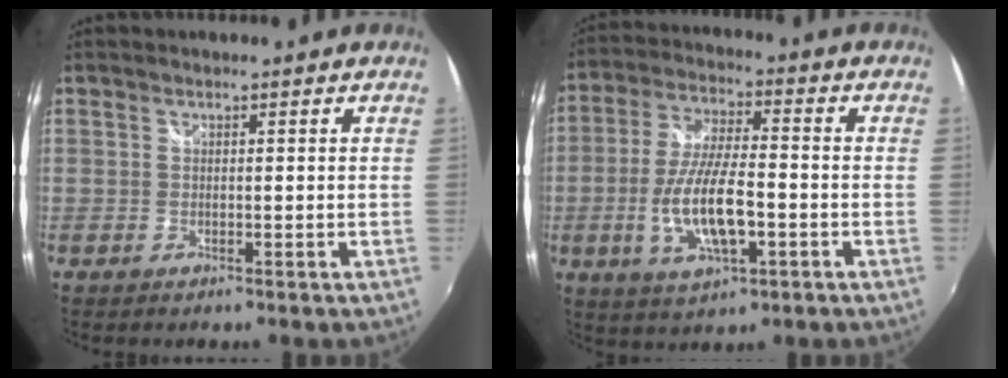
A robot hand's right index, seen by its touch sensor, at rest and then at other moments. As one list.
[{"total": 12.8, "force": [-3.5, 4.3, 11.6], "torque": [-0.235, -0.008, -0.061]}]